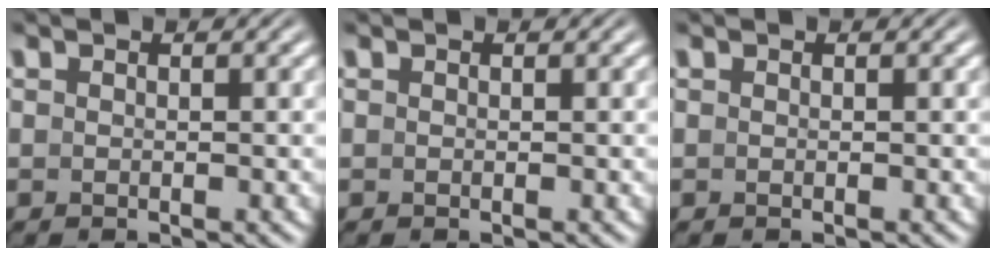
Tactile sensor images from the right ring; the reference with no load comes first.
{"total": 0.0}
{"total": 0.0}